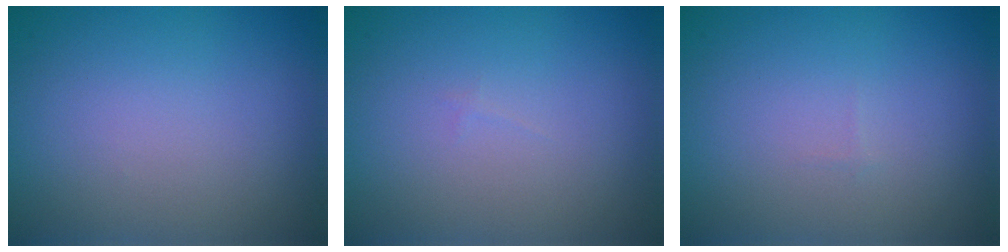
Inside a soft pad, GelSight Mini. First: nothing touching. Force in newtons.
{"total": 0.0}
{"total": 0.0}